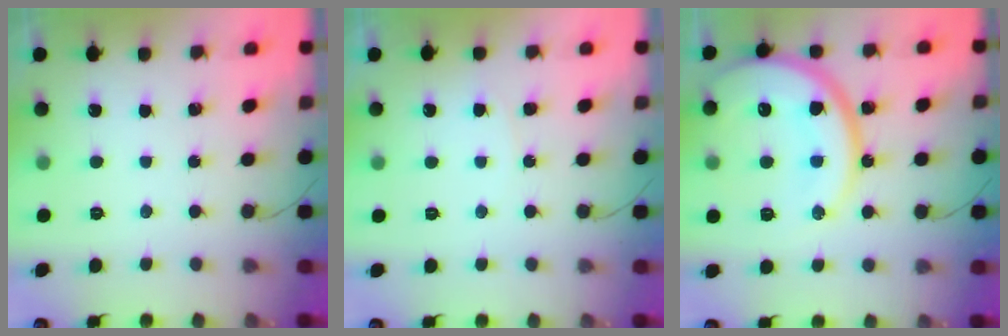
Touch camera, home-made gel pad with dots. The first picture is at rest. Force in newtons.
{"total": 5.2, "press": 5.2, "slide": 0.5}
{"total": 20.8, "press": 20.8, "slide": 1.6}